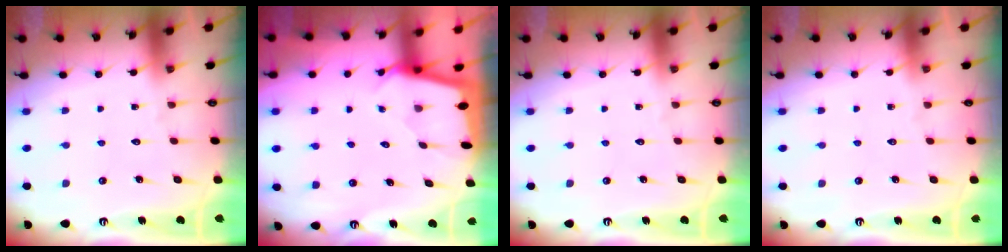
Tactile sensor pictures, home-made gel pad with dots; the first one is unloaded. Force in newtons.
{"total": 1.7, "press": 1.6, "slide": 0.2}
{"total": 0.0}
{"total": 0.0}